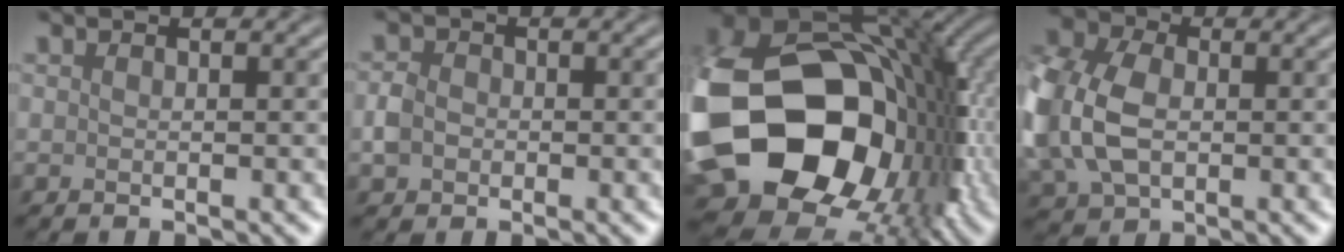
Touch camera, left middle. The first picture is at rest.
{"total": 2.2, "force": [-0.4, 1.9, 1.1], "torque": [-0.021, 0.000, -0.013]}
{"total": 22.2, "force": [-4.8, 16.5, 14.1], "torque": [-0.320, -0.063, -0.051]}
{"total": 12.4, "force": [-0.5, 8.9, 8.6], "torque": [-0.203, -0.002, -0.019]}